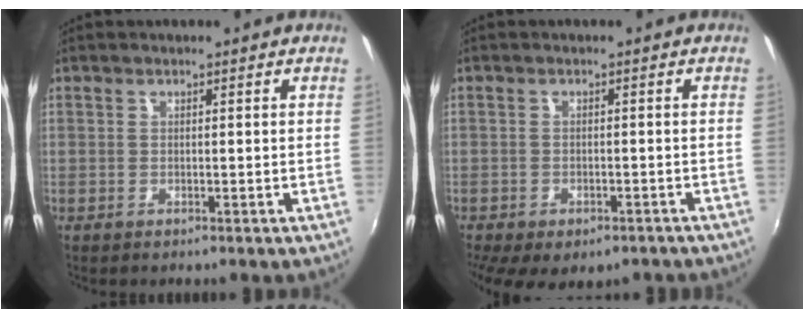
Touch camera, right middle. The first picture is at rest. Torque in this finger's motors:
{"motor_torque": [1.11, -1.03, 0.34, 0.12]}